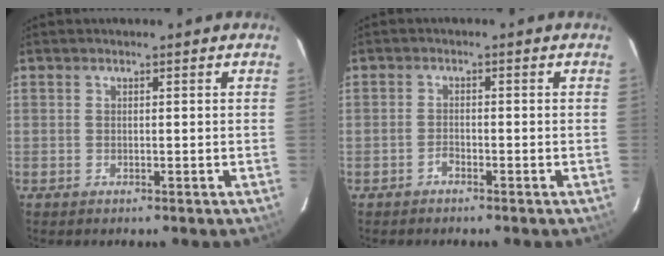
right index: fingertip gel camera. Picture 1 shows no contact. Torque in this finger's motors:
{"motor_torque": [0.08, 0.01, 0.02, -0.03]}